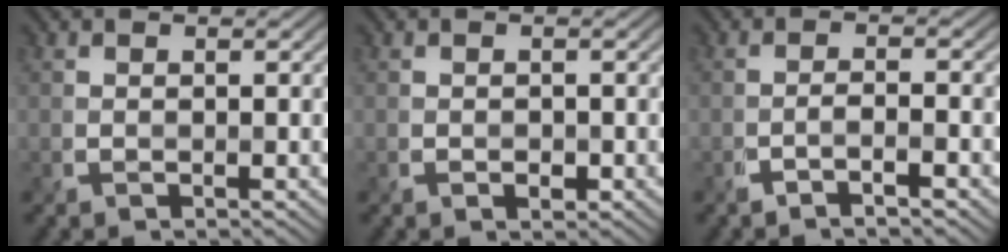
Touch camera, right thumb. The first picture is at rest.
{"total": 1.1, "force": [-0.5, 0.7, 0.6], "torque": [-0.010, -0.006, -0.006]}
{"total": 2.3, "force": [-1.4, 0.3, 1.8], "torque": [-0.026, 0.007, -0.040]}